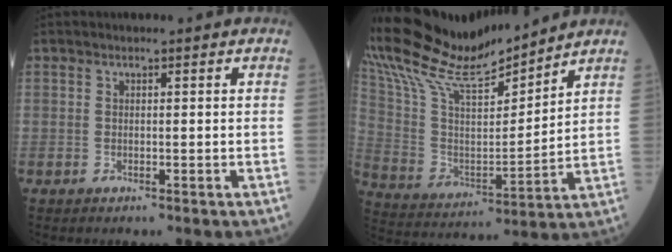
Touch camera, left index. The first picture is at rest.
{"total": 16.7, "force": [15.6, 1.5, 5.7], "torque": [-0.133, 0.001, 0.294]}